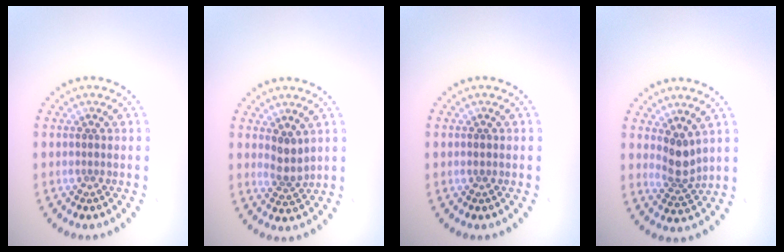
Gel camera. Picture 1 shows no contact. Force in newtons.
{"total": 2.2, "press": 1.7, "slide": 1.3}
{"total": 0.7, "press": 0.7, "slide": 0.0}
{"total": 2.7, "press": 2.1, "slide": 1.7}